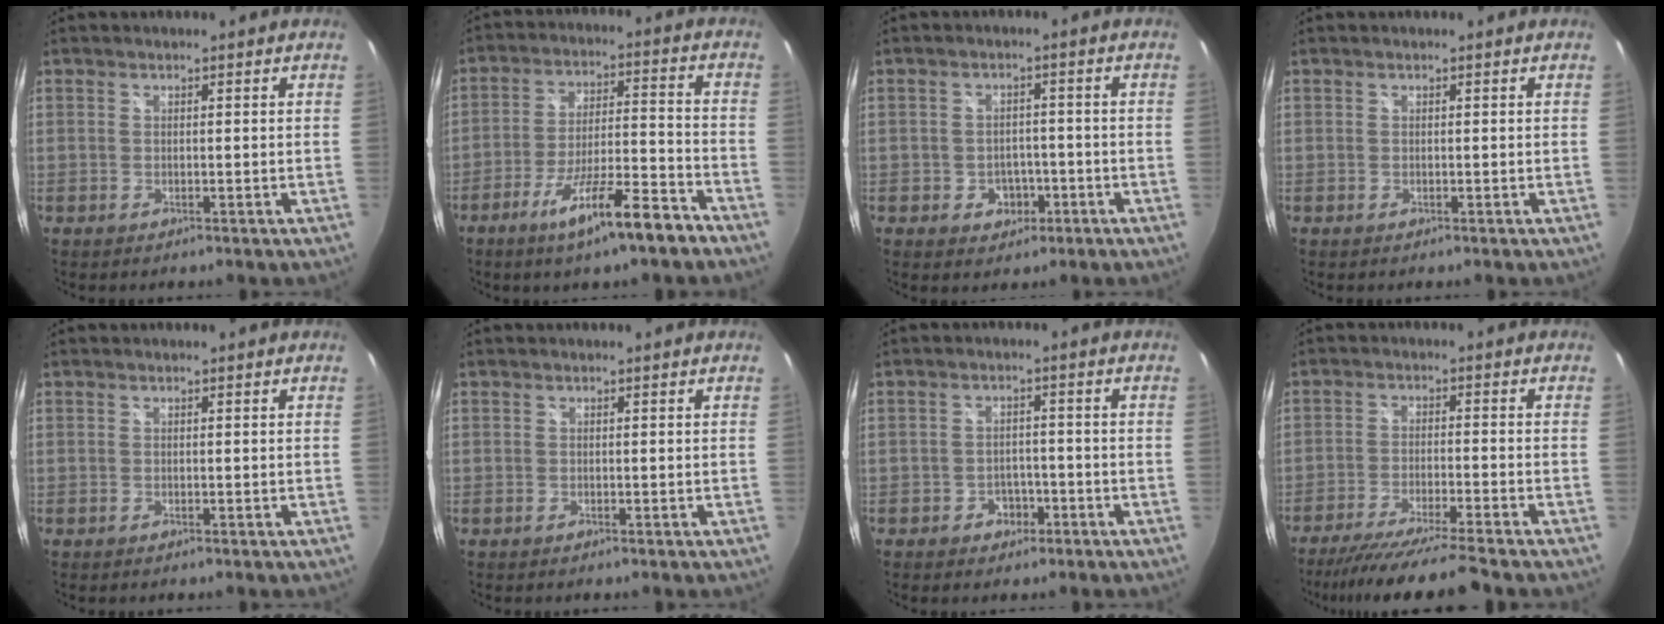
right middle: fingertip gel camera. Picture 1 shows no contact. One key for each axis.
{"total": 13.2, "fx": -9.0, "fy": 1.3, "fz": 9.6, "tx": -0.178, "ty": -0.016, "tz": -0.147}
{"total": 4.4, "fx": -1.7, "fy": 3.7, "fz": 1.6, "tx": -0.038, "ty": 0.006, "tz": -0.014}
{"total": 0.0}
{"total": 0.0}
{"total": 0.0}
{"total": 3.6, "fx": -2.0, "fy": 2.8, "fz": 0.9, "tx": -0.022, "ty": 0.007, "tz": -0.026}
{"total": 12.4, "fx": -10.9, "fy": -1.3, "fz": 5.8, "tx": -0.122, "ty": -0.027, "tz": -0.182}